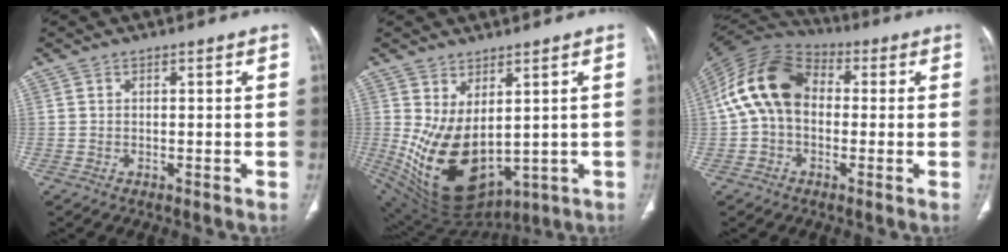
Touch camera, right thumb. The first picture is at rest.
{"total": 15.7, "force": [0.8, 8.9, 12.9], "torque": [-0.217, -0.031, 0.055]}
{"total": 14.8, "force": [0.7, 10.4, 10.5], "torque": [-0.192, 0.038, -0.002]}